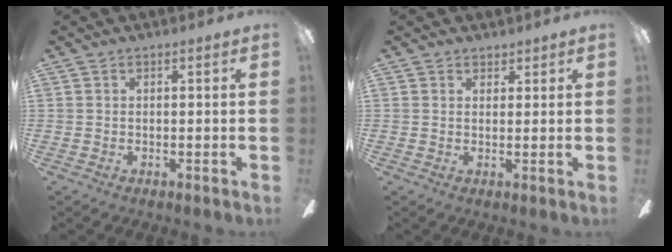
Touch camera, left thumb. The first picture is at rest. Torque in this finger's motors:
{"motor_torque": [-0.15, -0.11, -0.19, -0.22, -0.03]}